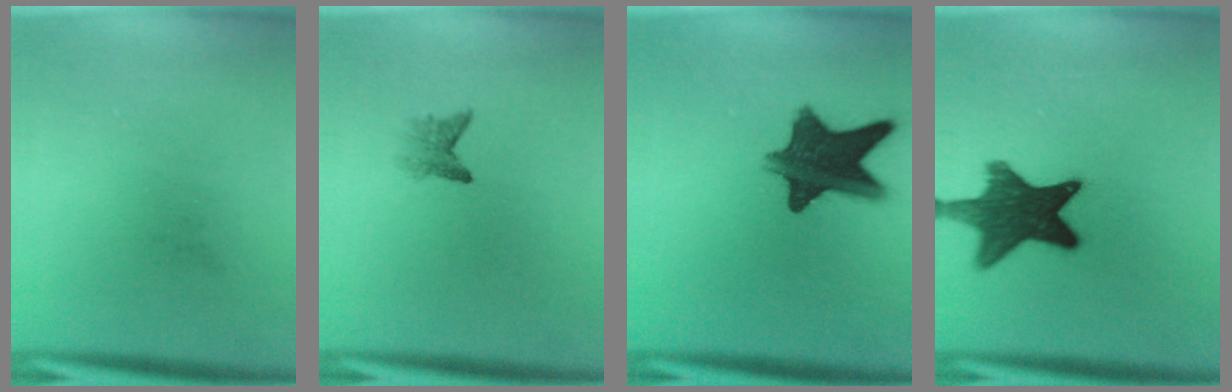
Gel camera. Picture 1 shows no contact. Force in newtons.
{"total": 1.8}
{"total": 12.2}
{"total": 14.3}